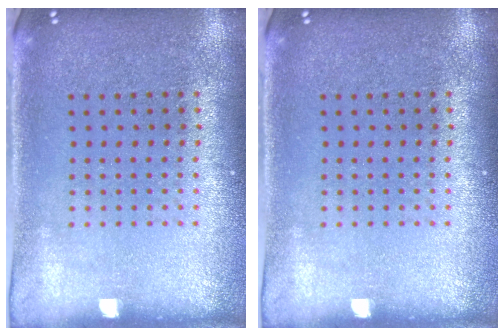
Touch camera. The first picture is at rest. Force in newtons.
{"total": 0.0}